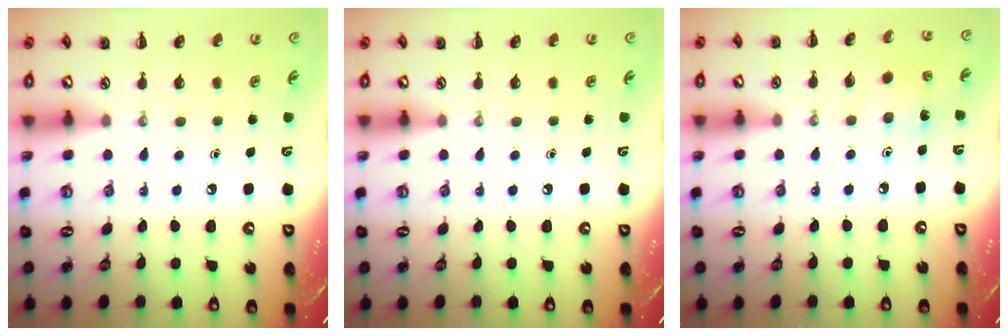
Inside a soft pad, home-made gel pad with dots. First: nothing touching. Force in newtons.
{"total": 0.0}
{"total": 1.5, "press": 1.3, "slide": 0.6}